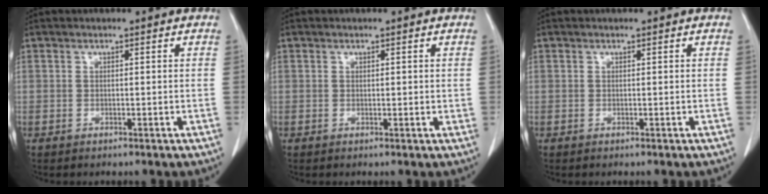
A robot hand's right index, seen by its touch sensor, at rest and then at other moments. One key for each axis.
{"total": 0.7, "fx": 0.2, "fy": 0.3, "fz": 0.5, "tx": -0.005, "ty": -0.001, "tz": 0.003}
{"total": 0.0}